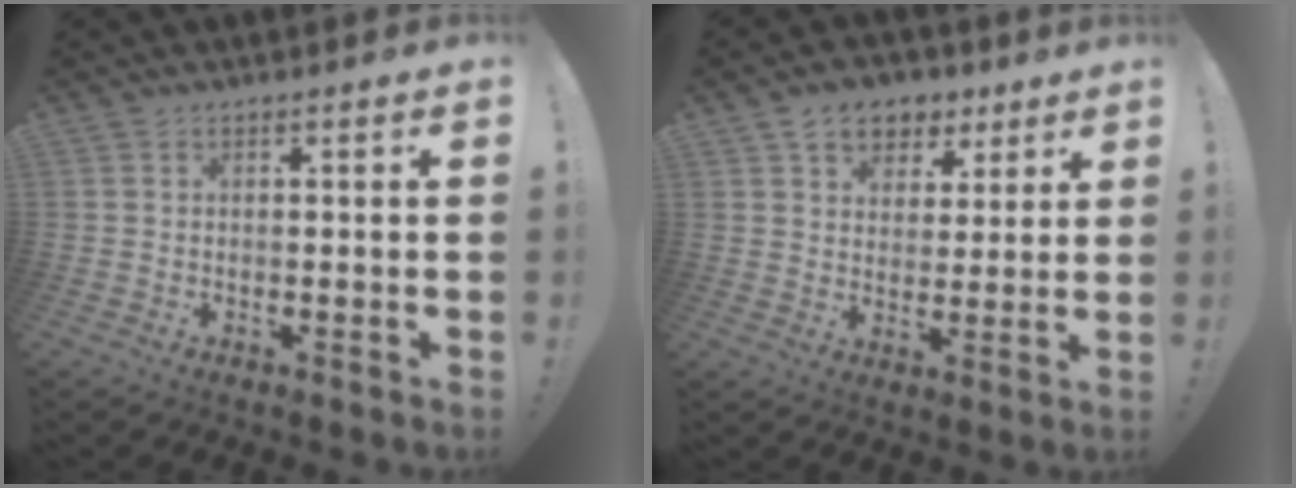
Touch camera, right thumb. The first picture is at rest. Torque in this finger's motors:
{"motor_torque": [0.47, 2.02, 0.28, 0.06, -0.01]}